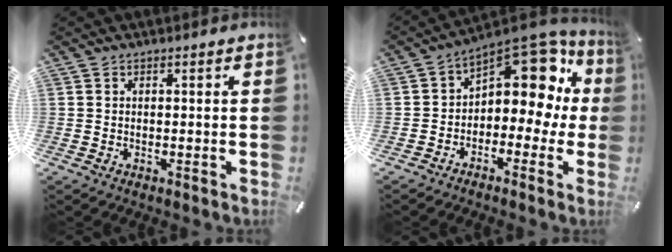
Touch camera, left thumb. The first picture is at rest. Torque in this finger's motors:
{"motor_torque": [0.86, 2.22, 0.32, 0.04, 0.13]}